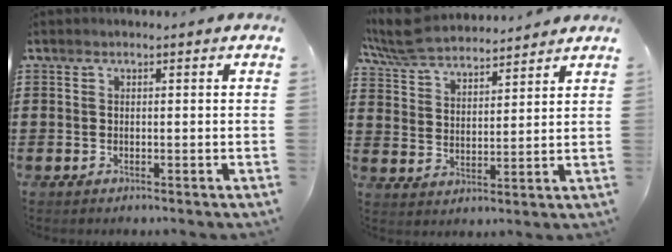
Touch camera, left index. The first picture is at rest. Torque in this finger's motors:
{"motor_torque": [0.90, 0.15, 0.64, 0.15]}